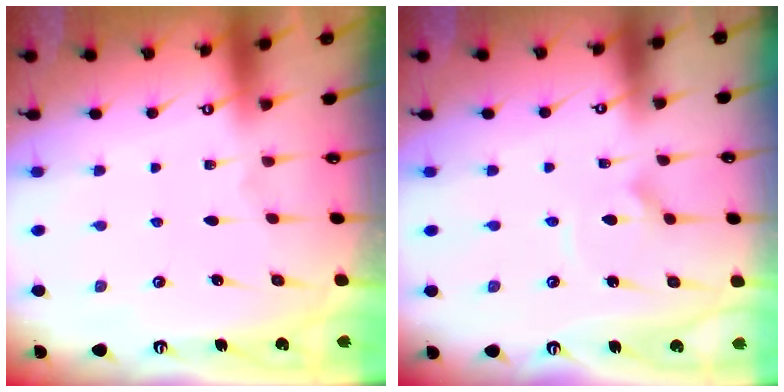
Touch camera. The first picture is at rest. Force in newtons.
{"total": 2.4, "press": 2.4, "slide": 0.2}